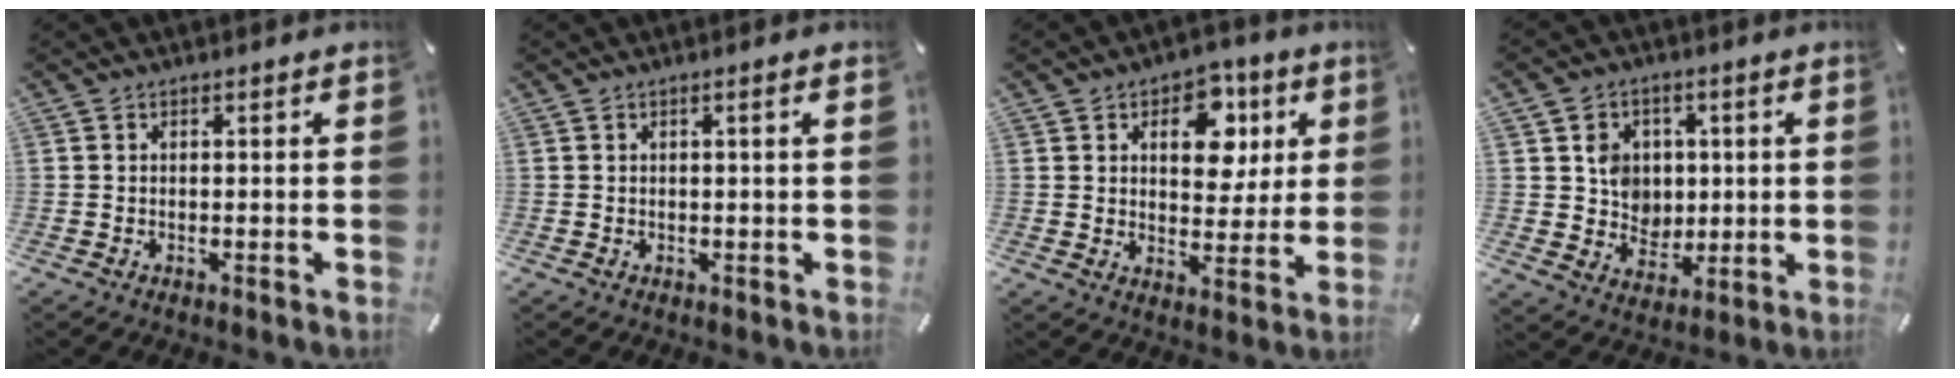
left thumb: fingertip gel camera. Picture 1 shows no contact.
{"total": 1.3, "force": [0.3, 0.0, 1.3], "torque": [-0.023, -0.002, 0.004]}
{"total": 11.3, "force": [4.2, 8.0, 6.9], "torque": [-0.080, -0.007, 0.068]}
{"total": 7.9, "force": [1.6, 7.5, 1.9], "torque": [-0.028, 0.000, 0.032]}